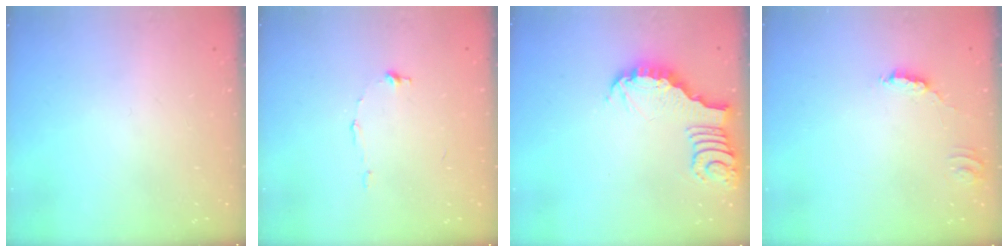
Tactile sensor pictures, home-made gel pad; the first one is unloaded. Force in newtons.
{"total": 6.0, "press": 6.0, "slide": 0.5}
{"total": 3.7, "press": 3.7, "slide": 0.1}
{"total": 2.7, "press": 2.7, "slide": 0.2}